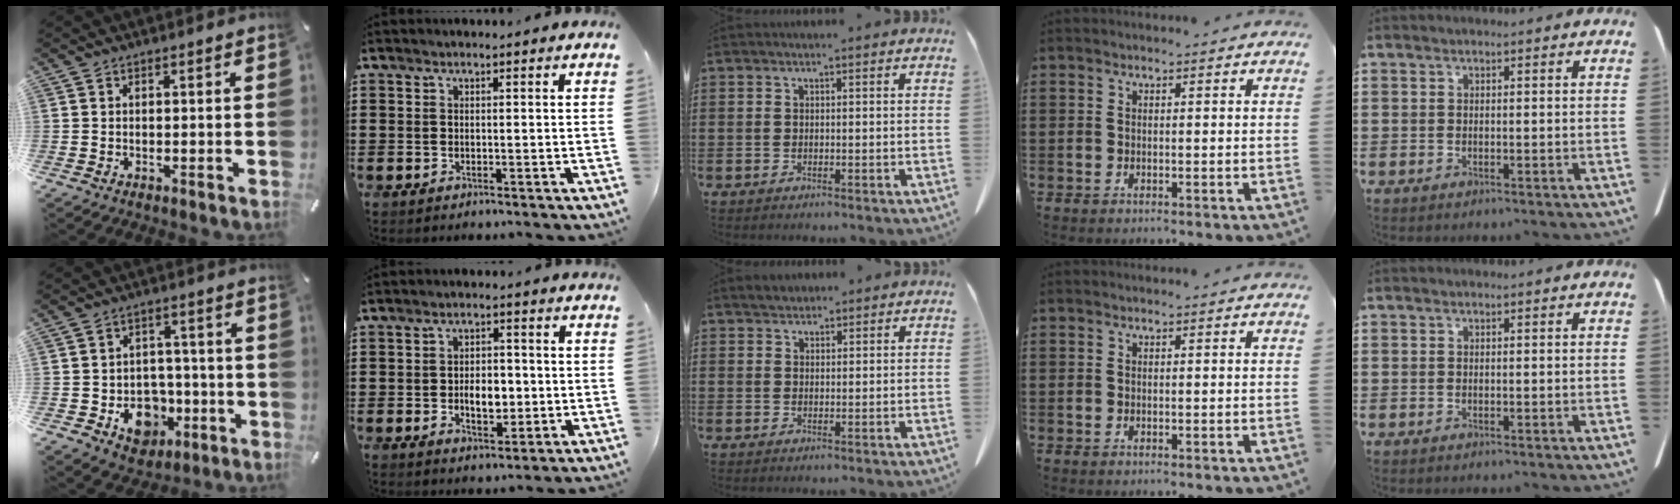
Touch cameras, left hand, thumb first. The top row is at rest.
{"thumb": {"total": 9.6, "force": [-3.0, 8.4, 3.6], "torque": [-0.047, 0.019, -0.042]}, "index": {"total": 5.0, "force": [-0.8, 2.9, 4.1], "torque": [-0.061, 0.000, -0.020]}, "middle": {"total": 1.6, "force": [1.6, 0.5, 0.0], "torque": [-0.004, 0.003, 0.031]}}